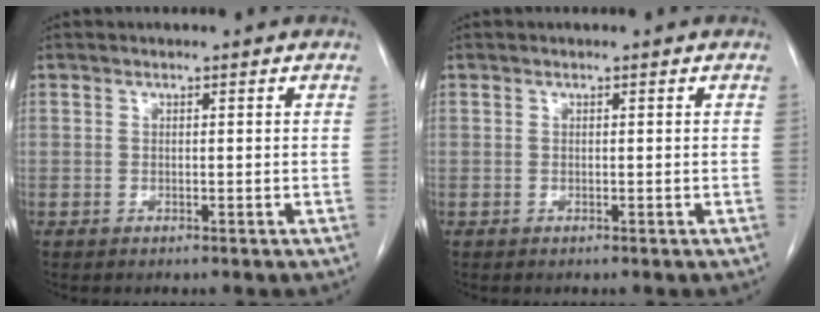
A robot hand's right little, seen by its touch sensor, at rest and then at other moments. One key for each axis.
{"total": 0.0}